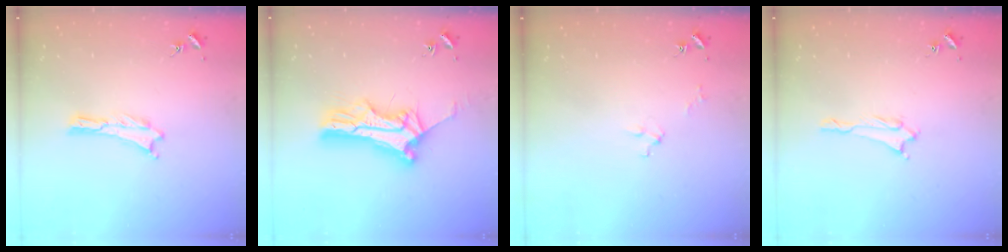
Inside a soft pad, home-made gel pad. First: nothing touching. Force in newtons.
{"total": 10.4, "press": 10.4, "slide": 0.8}
{"total": 2.0, "press": 2.0, "slide": 0.1}
{"total": 1.3, "press": 1.3, "slide": 0.1}